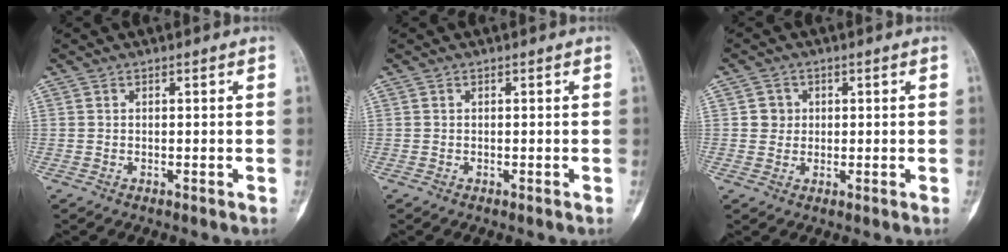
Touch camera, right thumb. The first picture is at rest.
{"total": 0.0}
{"total": 2.8, "force": [0.5, 2.7, 0.5], "torque": [0.010, 0.003, 0.004]}